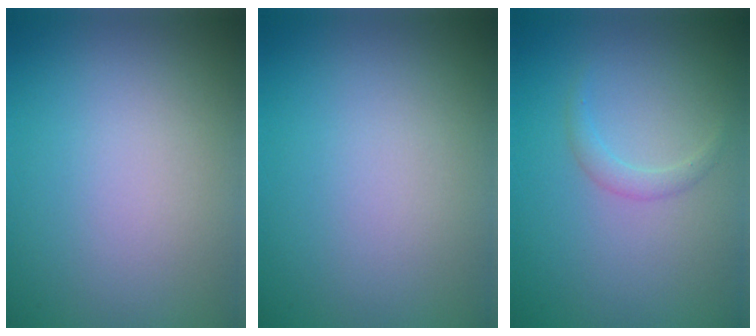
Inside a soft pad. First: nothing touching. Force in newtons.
{"total": 0.0}
{"total": 1.2, "press": 1.2, "slide": 0.0}